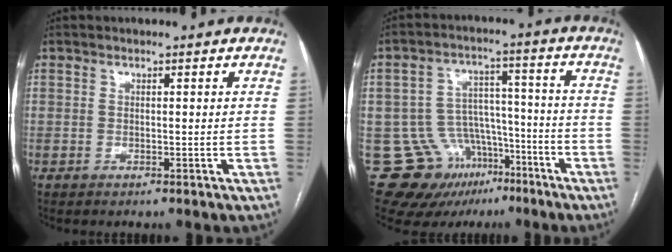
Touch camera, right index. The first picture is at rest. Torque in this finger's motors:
{"motor_torque": [-0.31, 0.05, -0.81, -0.21]}